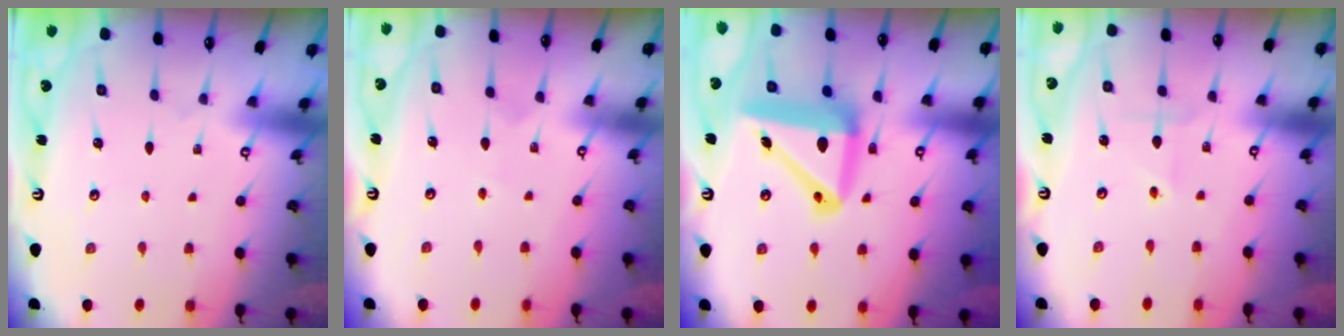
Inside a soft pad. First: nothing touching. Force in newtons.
{"total": 2.8, "press": 2.6, "slide": 1.0}
{"total": 16.2, "press": 16.1, "slide": 1.9}
{"total": 1.9, "press": 1.8, "slide": 0.4}